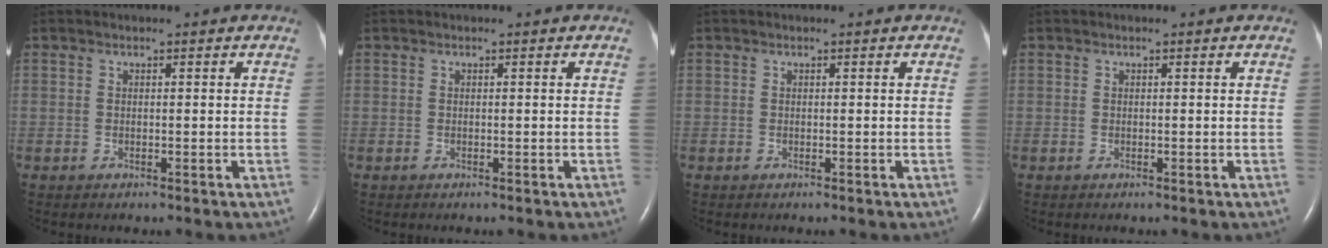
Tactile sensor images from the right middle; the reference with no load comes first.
{"total": 0.0}
{"total": 0.0}
{"total": 0.0}